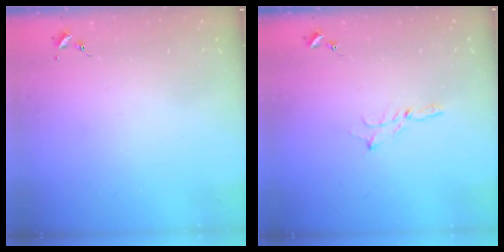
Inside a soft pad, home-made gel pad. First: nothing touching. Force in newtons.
{"total": 2.3, "press": 2.3, "slide": 0.2}